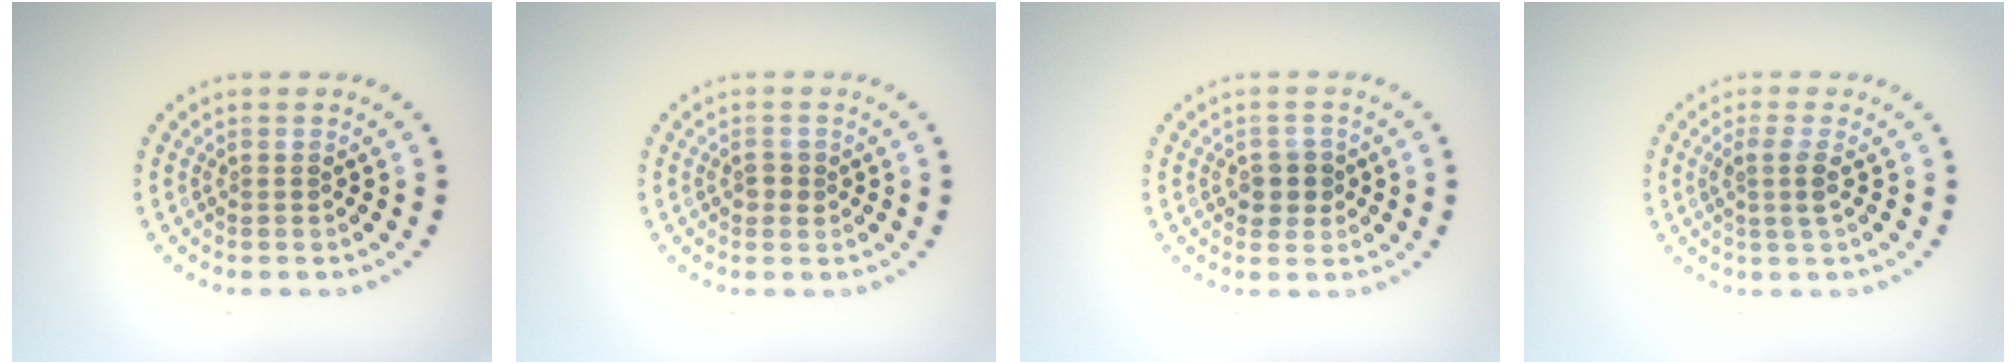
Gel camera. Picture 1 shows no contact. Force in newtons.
{"total": 1.2, "press": 1.2, "slide": 0.2}
{"total": 2.2, "press": 2.1, "slide": 0.7}
{"total": 1.9, "press": 1.6, "slide": 1.1}